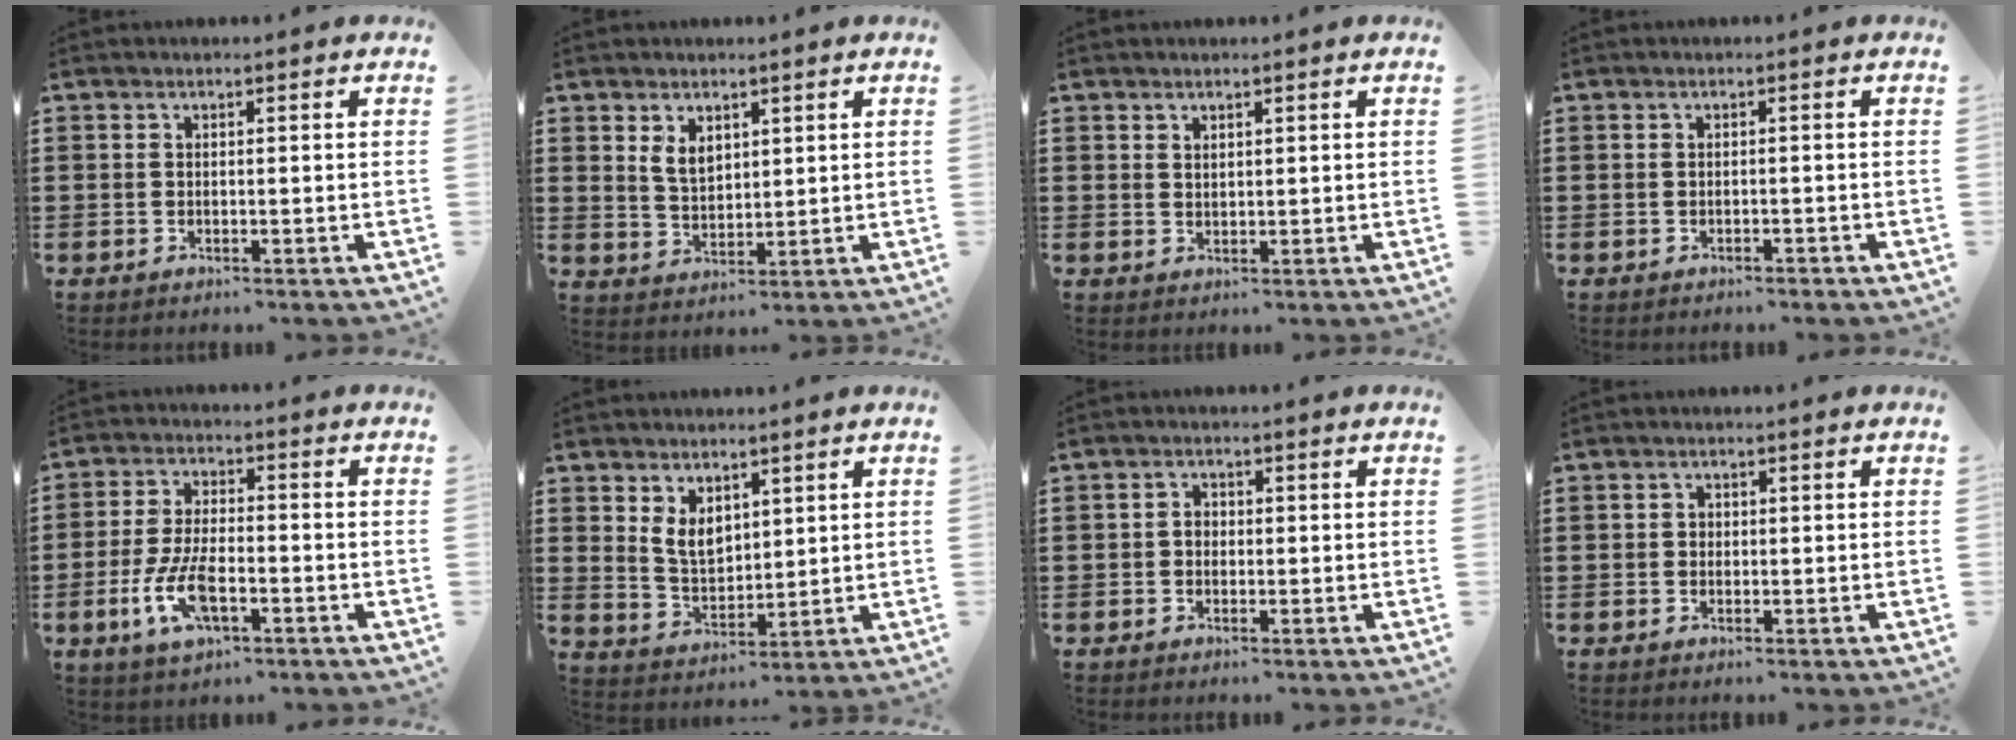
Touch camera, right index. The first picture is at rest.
{"total": 3.7, "force": [1.9, 2.3, 2.2], "torque": [-0.042, 0.005, 0.034]}
{"total": 1.3, "force": [1.1, 0.5, 0.1], "torque": [-0.004, 0.002, 0.022]}
{"total": 0.6, "force": [-0.6, 0.2, 0.2], "torque": [-0.008, -0.002, -0.011]}
{"total": 8.1, "force": [-2.9, 3.4, 6.7], "torque": [-0.150, -0.006, -0.056]}
{"total": 5.2, "force": [2.7, 3.3, 3.0], "torque": [-0.069, 0.005, 0.050]}
{"total": 1.4, "force": [-0.2, 1.1, 0.9], "torque": [-0.018, 0.004, -0.006]}
{"total": 0.7, "force": [0.1, 0.6, 0.2], "torque": [-0.006, 0.004, 0.001]}